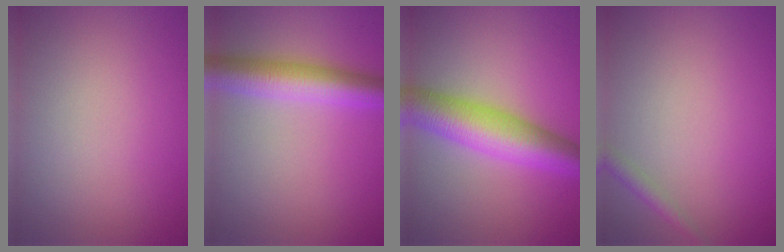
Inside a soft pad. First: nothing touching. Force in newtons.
{"total": 5.8, "press": 5.8, "slide": 0.2}
{"total": 7.4, "press": 7.4, "slide": 0.0}
{"total": 1.4, "press": 1.4, "slide": 0.1}